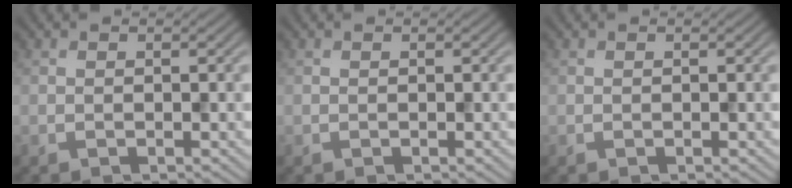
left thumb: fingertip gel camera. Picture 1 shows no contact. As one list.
[{"total": 0.0}, {"total": 0.0}]